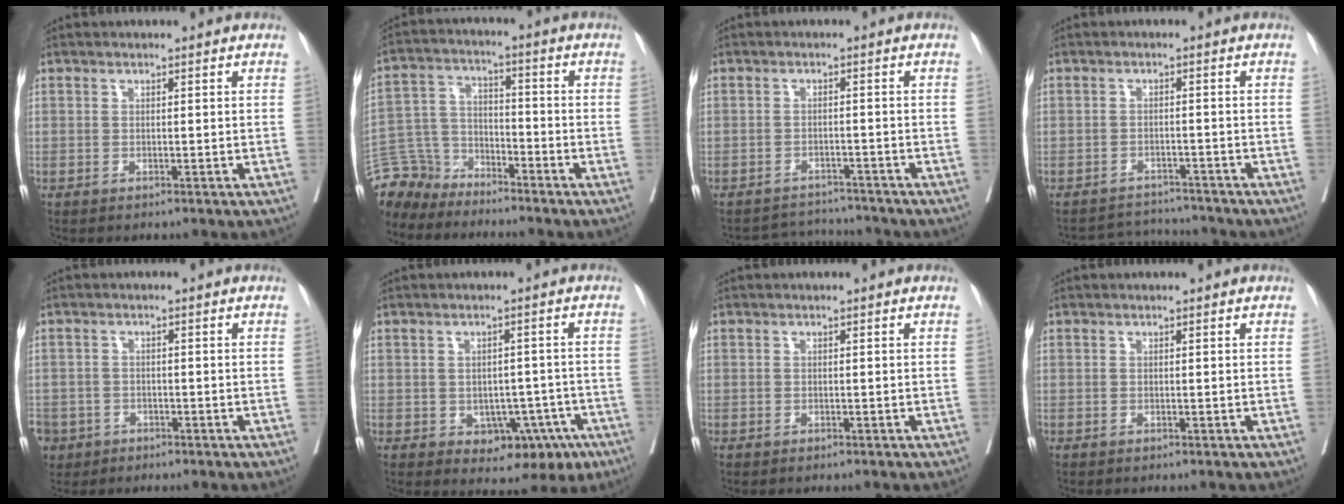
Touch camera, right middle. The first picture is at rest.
{"total": 7.7, "force": [-7.2, 2.5, -0.9], "torque": [0.014, 0.017, -0.149]}
{"total": 4.7, "force": [-4.6, 0.6, -0.9], "torque": [0.013, 0.009, -0.070]}
{"total": 4.5, "force": [-4.3, 0.8, -1.1], "torque": [0.018, 0.009, -0.065]}
{"total": 7.7, "force": [-4.0, 6.2, 1.9], "torque": [-0.059, 0.003, -0.067]}
{"total": 8.0, "force": [-3.3, 5.3, 5.0], "torque": [-0.044, 0.013, -0.032]}
{"total": 0.0}
{"total": 0.0}